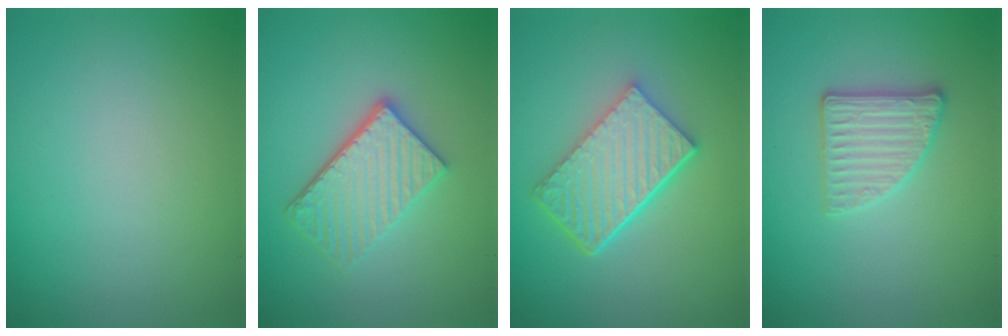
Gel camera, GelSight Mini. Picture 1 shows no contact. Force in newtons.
{"total": 4.4, "press": 3.5, "slide": 2.7}
{"total": 5.8, "press": 4.3, "slide": 3.9}
{"total": 2.8, "press": 2.7, "slide": 0.8}